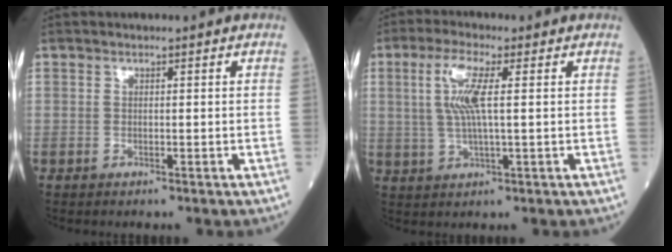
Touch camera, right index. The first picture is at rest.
{"total": 6.6, "force": [1.4, 0.9, 6.3], "torque": [-0.141, 0.007, 0.028]}